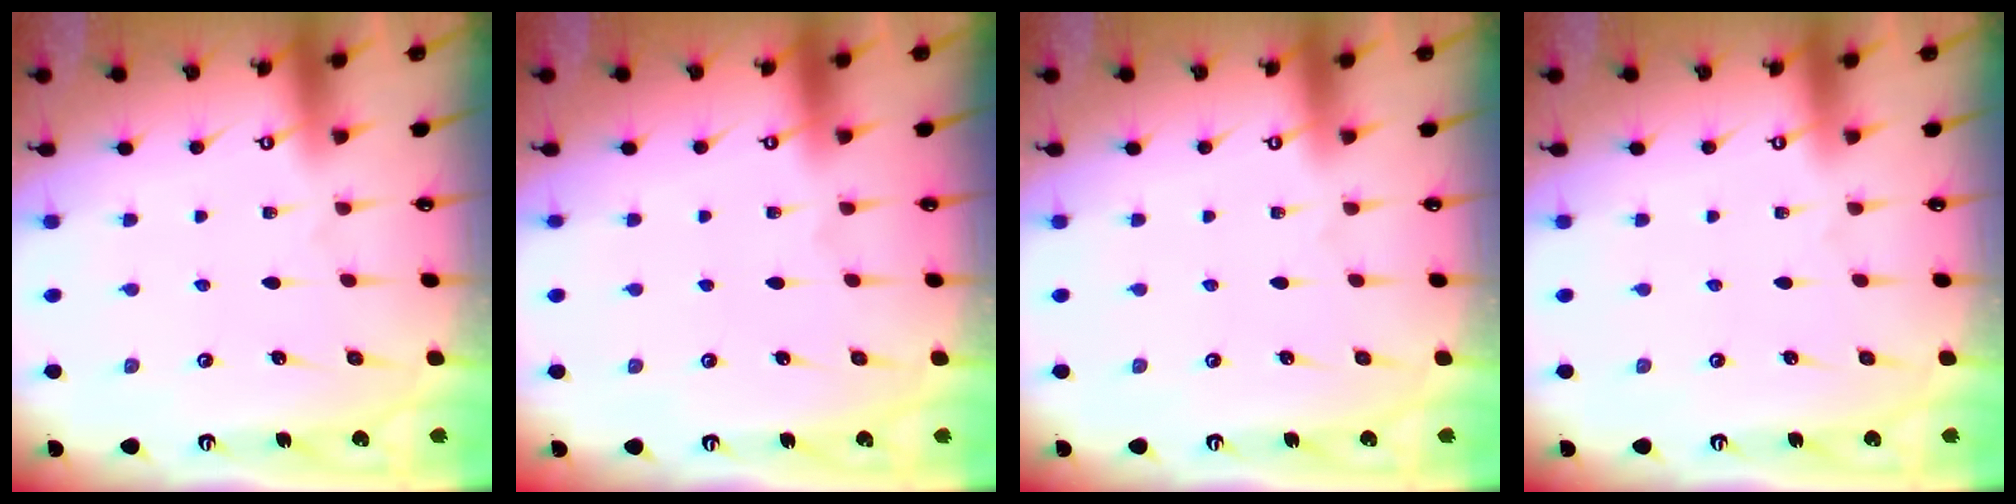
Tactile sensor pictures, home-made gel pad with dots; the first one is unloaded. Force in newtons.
{"total": 0.0}
{"total": 0.0}
{"total": 0.0}